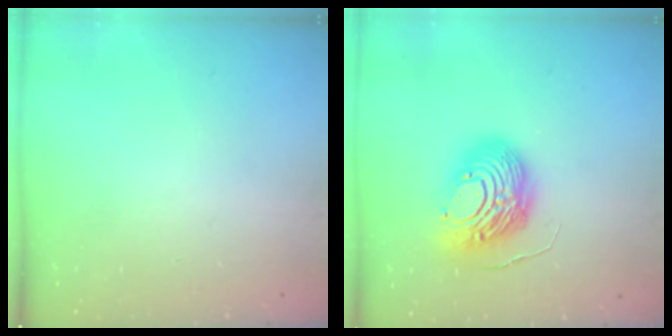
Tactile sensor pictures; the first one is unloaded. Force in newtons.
{"total": 14.1, "press": 14.1, "slide": 1.2}